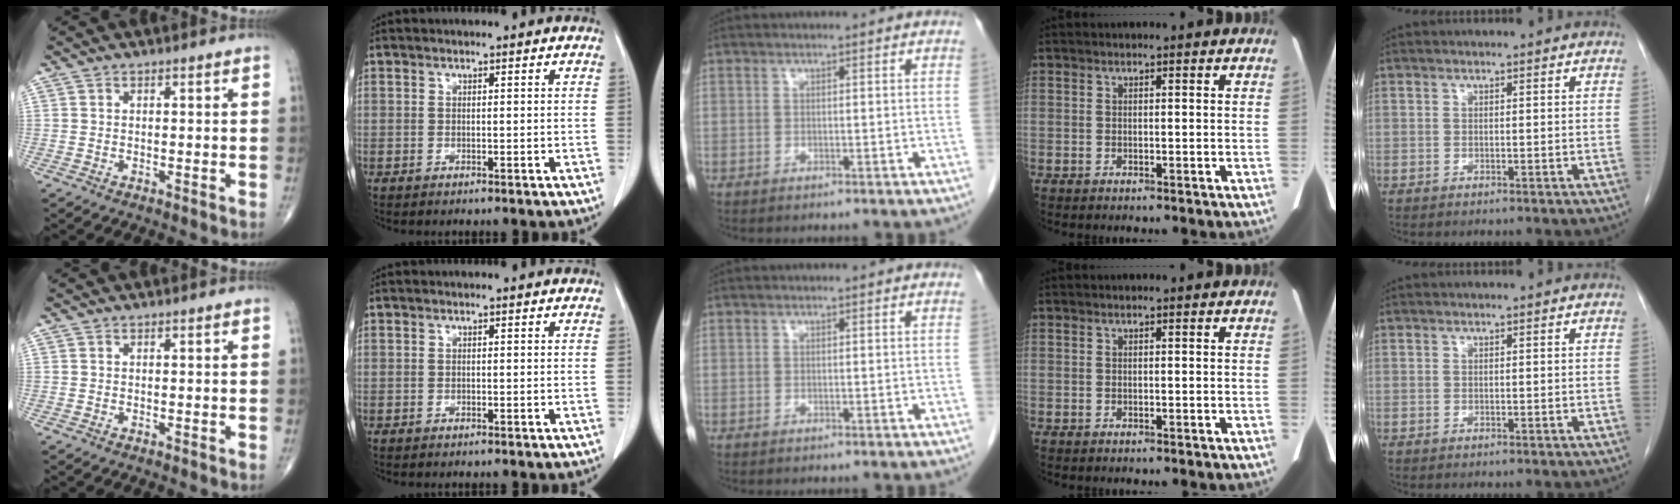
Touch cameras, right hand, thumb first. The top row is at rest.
{}